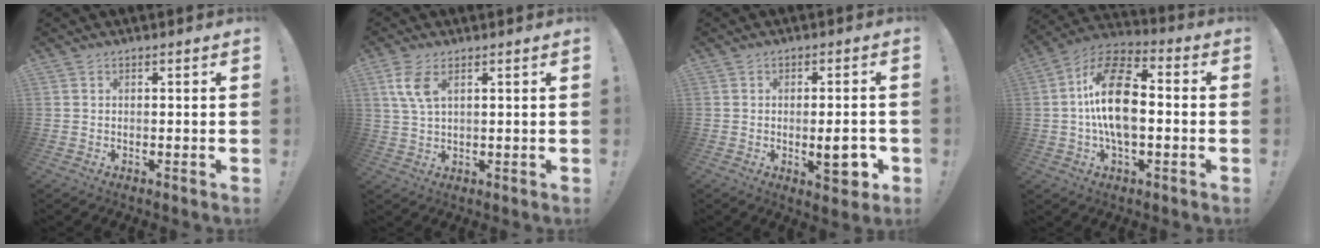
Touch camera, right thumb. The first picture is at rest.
{"total": 6.7, "force": [2.9, 3.1, 5.2], "torque": [-0.115, -0.006, 0.053]}
{"total": 8.0, "force": [-1.8, 2.7, 7.3], "torque": [-0.078, -0.004, -0.026]}
{"total": 17.2, "force": [-0.4, 9.5, 14.4], "torque": [-0.261, 0.016, -0.008]}